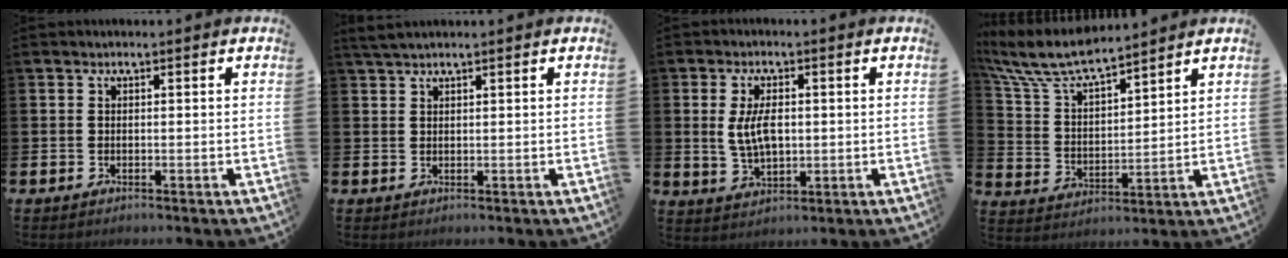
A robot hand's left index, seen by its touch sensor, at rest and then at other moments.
{"total": 1.9, "force": [1.7, 0.3, 0.8], "torque": [-0.020, 0.006, 0.031]}
{"total": 5.3, "force": [0.9, 2.8, 4.4], "torque": [-0.076, 0.003, 0.011]}
{"total": 8.6, "force": [8.0, 1.4, 2.9], "torque": [-0.089, -0.045, 0.141]}